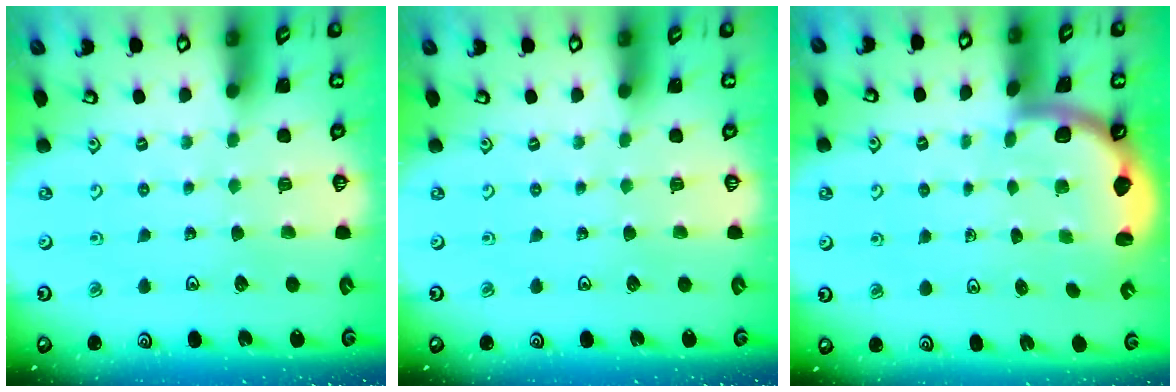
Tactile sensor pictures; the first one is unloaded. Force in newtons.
{"total": 0.0}
{"total": 1.8, "press": 1.8, "slide": 0.1}